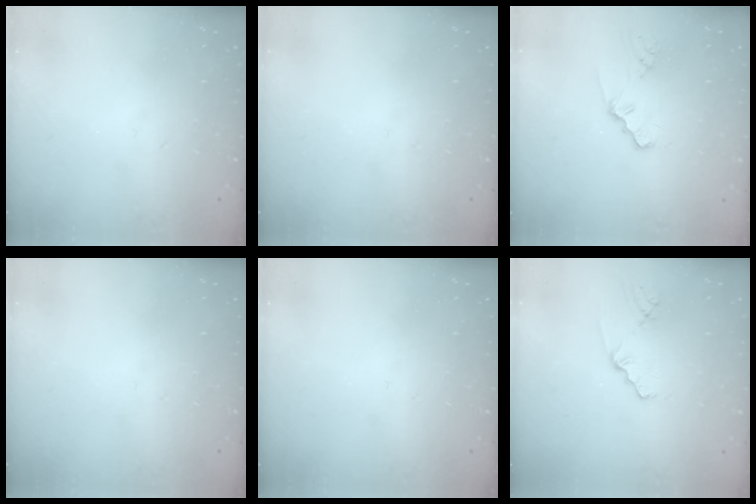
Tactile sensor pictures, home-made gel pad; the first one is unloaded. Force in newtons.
{"total": 0.0}
{"total": 0.9, "press": 0.8, "slide": 0.3}
{"total": 0.0}
{"total": 0.0}
{"total": 1.5, "press": 1.5, "slide": 0.2}